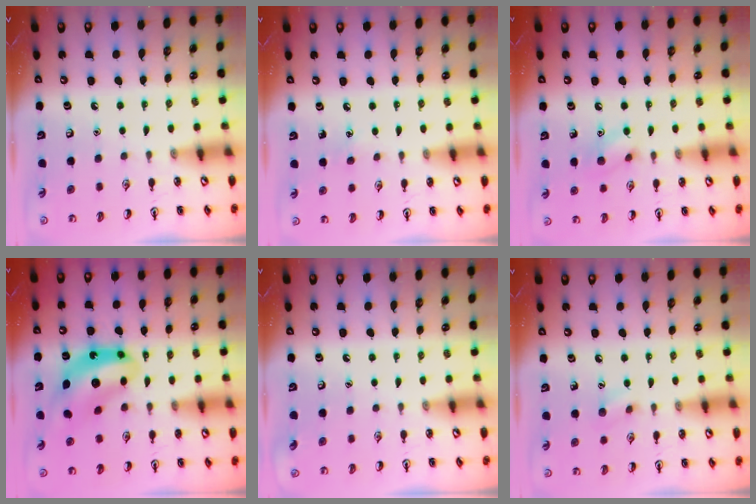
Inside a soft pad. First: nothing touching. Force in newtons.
{"total": 3.0, "press": 2.8, "slide": 1.1}
{"total": 7.8, "press": 7.7, "slide": 1.4}
{"total": 10.5, "press": 9.9, "slide": 3.5}
{"total": 0.0}
{"total": 5.7, "press": 5.5, "slide": 1.7}